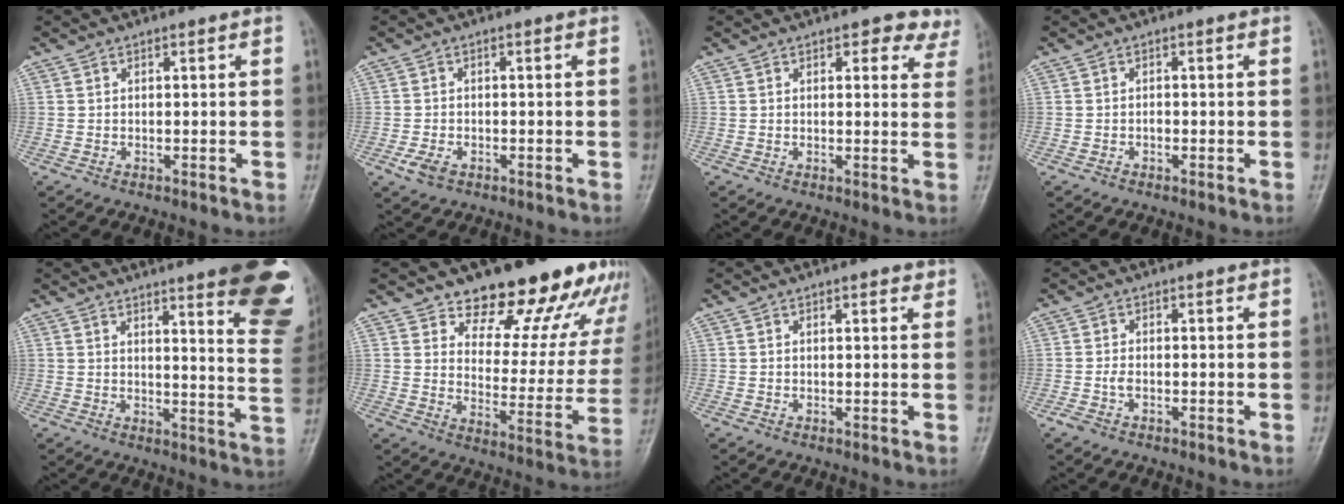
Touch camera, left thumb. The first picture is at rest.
{"total": 3.0, "force": [-1.5, 2.0, 1.6], "torque": [-0.034, 0.001, -0.027]}
{"total": 4.7, "force": [3.3, 2.7, 2.1], "torque": [0.013, -0.014, 0.024]}
{"total": 0.7, "force": [-0.5, 0.5, 0.3], "torque": [-0.005, 0.005, -0.010]}
{"total": 19.9, "force": [12.2, 3.7, 15.3], "torque": [-0.163, -0.059, 0.138]}
{"total": 19.6, "force": [15.5, 8.1, 8.8], "torque": [-0.057, -0.101, 0.199]}
{"total": 1.4, "force": [0.9, 0.6, 0.9], "torque": [-0.007, -0.002, 0.008]}
{"total": 2.0, "force": [-1.0, 1.1, 1.4], "torque": [-0.043, 0.005, -0.023]}